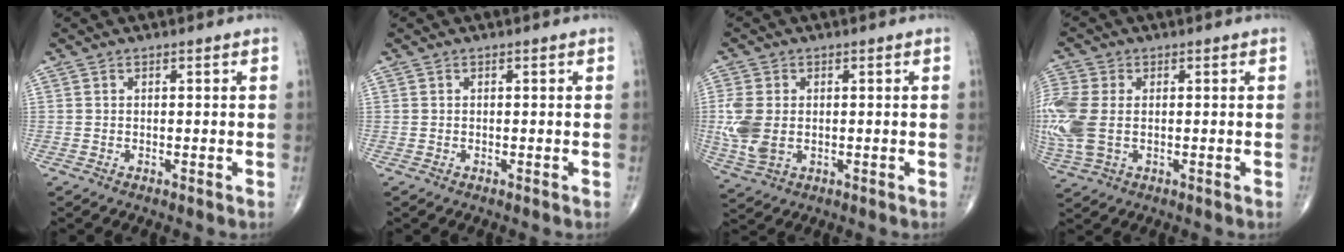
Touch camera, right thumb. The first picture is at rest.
{"total": 0.0}
{"total": 7.7, "force": [-0.2, 5.1, 5.7], "torque": [-0.143, -0.005, 0.001]}
{"total": 11.5, "force": [-0.1, 7.4, 8.7], "torque": [-0.249, 0.003, 0.004]}